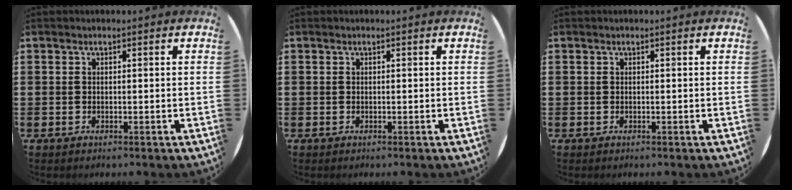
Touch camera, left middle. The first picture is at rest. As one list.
[{"total": 0.0}, {"total": 0.0}]